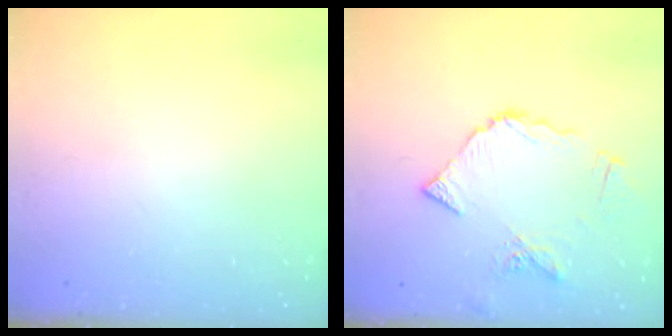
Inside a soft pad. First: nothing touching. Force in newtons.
{"total": 11.0, "press": 10.9, "slide": 1.4}